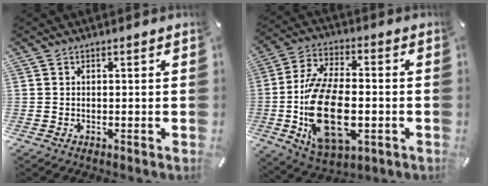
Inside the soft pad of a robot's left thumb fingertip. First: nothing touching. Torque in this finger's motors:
{"motor_torque": [2.20, 2.81, 2.43, 0.34, 0.38]}